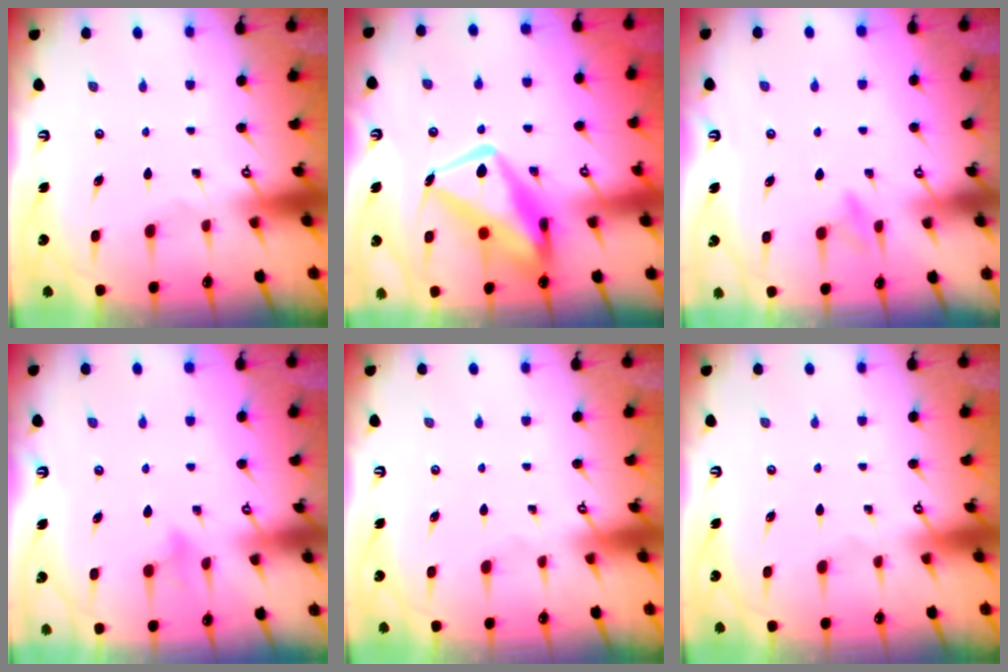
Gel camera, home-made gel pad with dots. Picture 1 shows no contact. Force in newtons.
{"total": 17.3, "press": 17.2, "slide": 1.7}
{"total": 7.7, "press": 7.6, "slide": 0.8}
{"total": 8.2, "press": 8.2, "slide": 0.8}
{"total": 0.0}
{"total": 0.0}